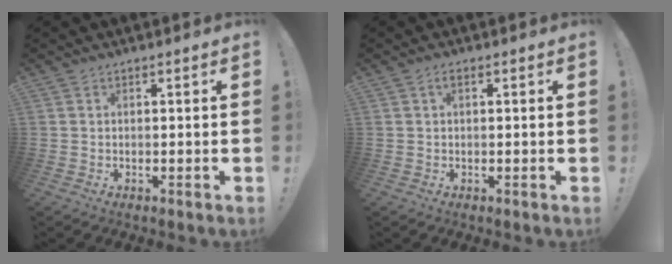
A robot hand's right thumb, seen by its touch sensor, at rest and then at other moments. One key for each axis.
{"total": 1.3, "fx": 0.2, "fy": 0.5, "fz": 1.2, "tx": -0.027, "ty": 0.005, "tz": 0.001}